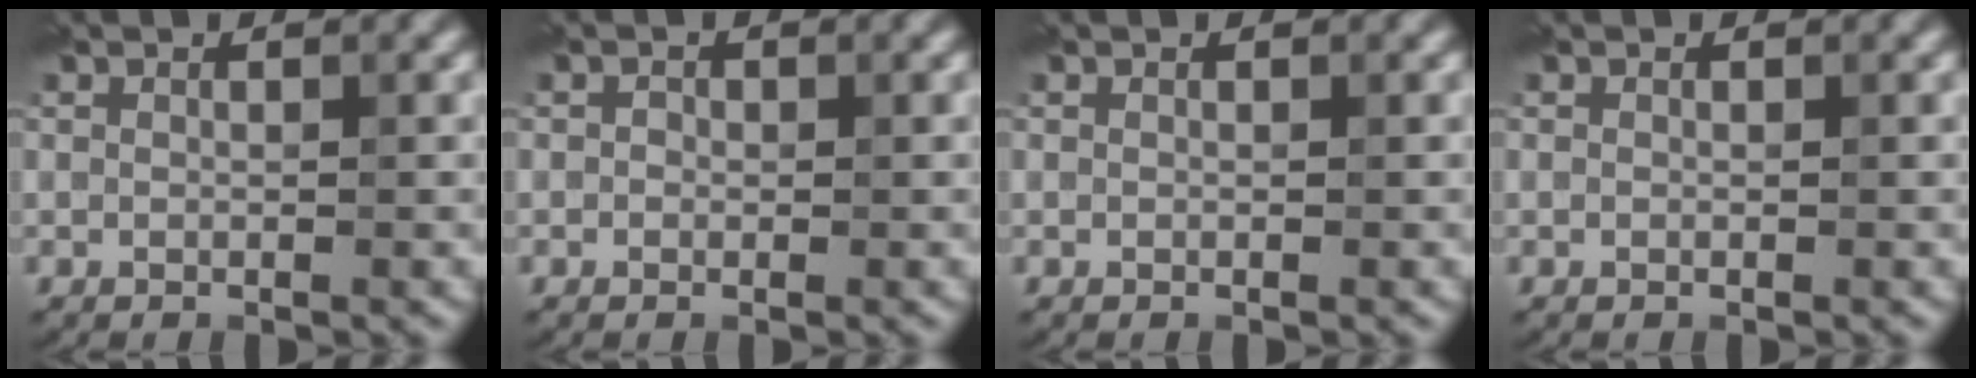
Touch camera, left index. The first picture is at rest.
{"total": 0.5, "force": [0.0, 0.5, 0.2], "torque": [-0.001, -0.004, -0.005]}
{"total": 0.0}
{"total": 0.0}